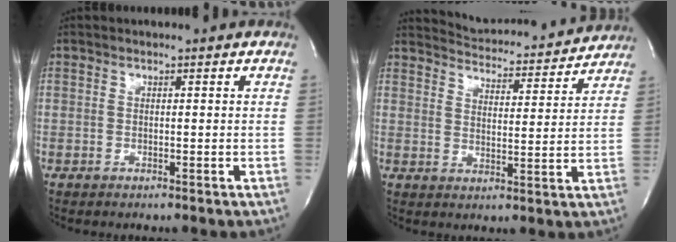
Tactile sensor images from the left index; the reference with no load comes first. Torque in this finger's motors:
{"motor_torque": [0.68, -0.80, 0.23, 0.03]}